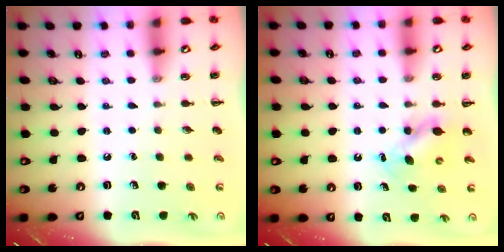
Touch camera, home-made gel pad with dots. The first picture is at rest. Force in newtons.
{"total": 5.0, "press": 5.0, "slide": 0.6}